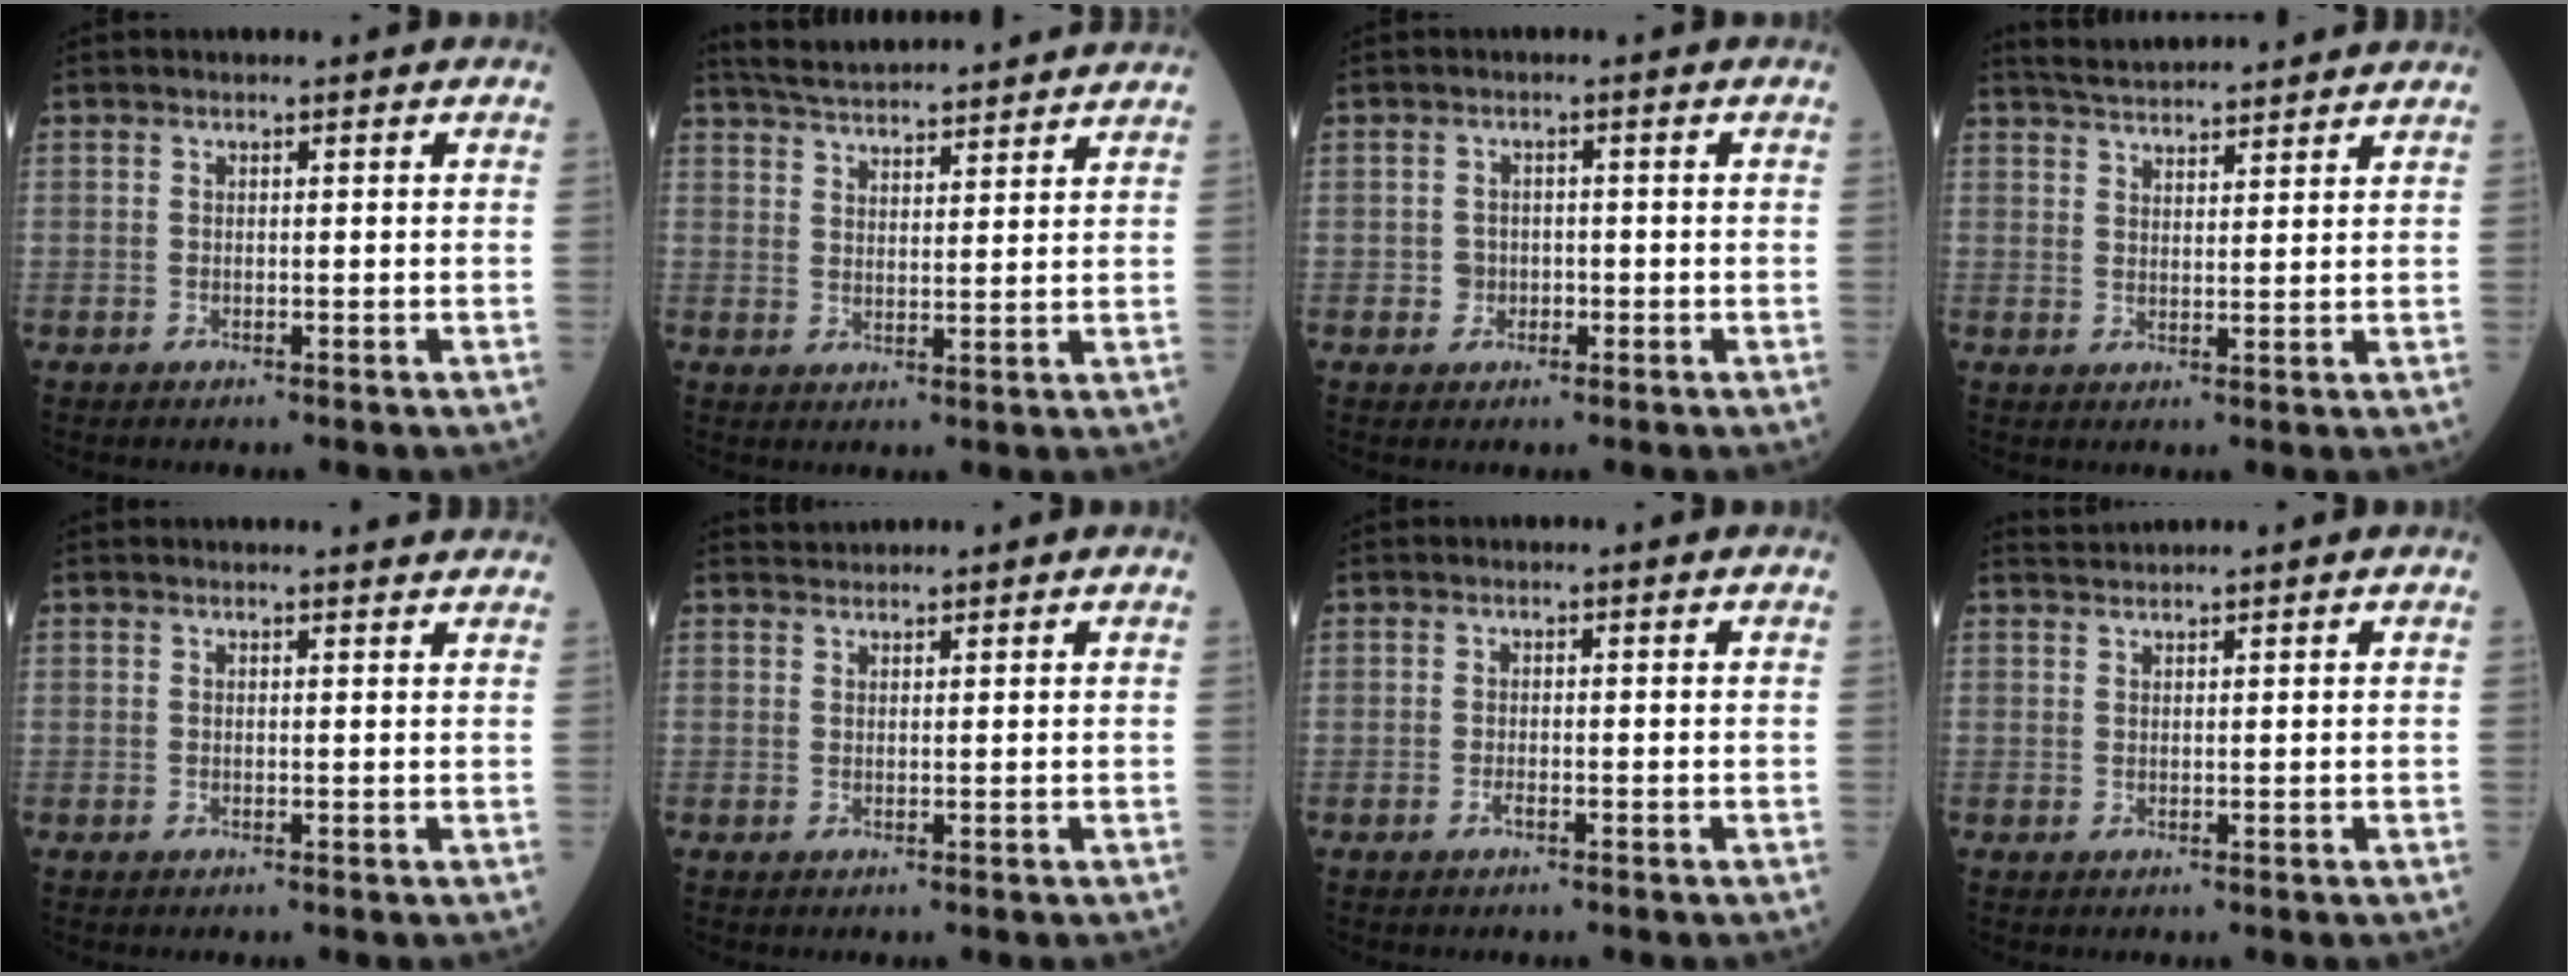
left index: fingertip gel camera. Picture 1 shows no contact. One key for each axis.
{"total": 15.7, "fx": 14.8, "fy": 1.5, "fz": 5.2, "tx": -0.093, "ty": 0.036, "tz": 0.216}
{"total": 1.9, "fx": -0.6, "fy": 1.8, "fz": 0.4, "tx": -0.004, "ty": 0.007, "tz": -0.008}
{"total": 11.2, "fx": 10.6, "fy": 1.0, "fz": 3.5, "tx": -0.065, "ty": 0.029, "tz": 0.156}
{"total": 4.4, "fx": 4.3, "fy": 0.3, "fz": 0.8, "tx": -0.011, "ty": 0.013, "tz": 0.040}
{"total": 1.6, "fx": 1.6, "fy": -0.1, "fz": -0.3, "tx": -0.006, "ty": 0.017, "tz": 0.037}
{"total": 0.6, "fx": -0.4, "fy": 0.1, "fz": 0.4, "tx": -0.010, "ty": 0.000, "tz": -0.006}
{"total": 1.9, "fx": 1.7, "fy": -0.7, "fz": -0.2, "tx": -0.003, "ty": 0.013, "tz": 0.046}